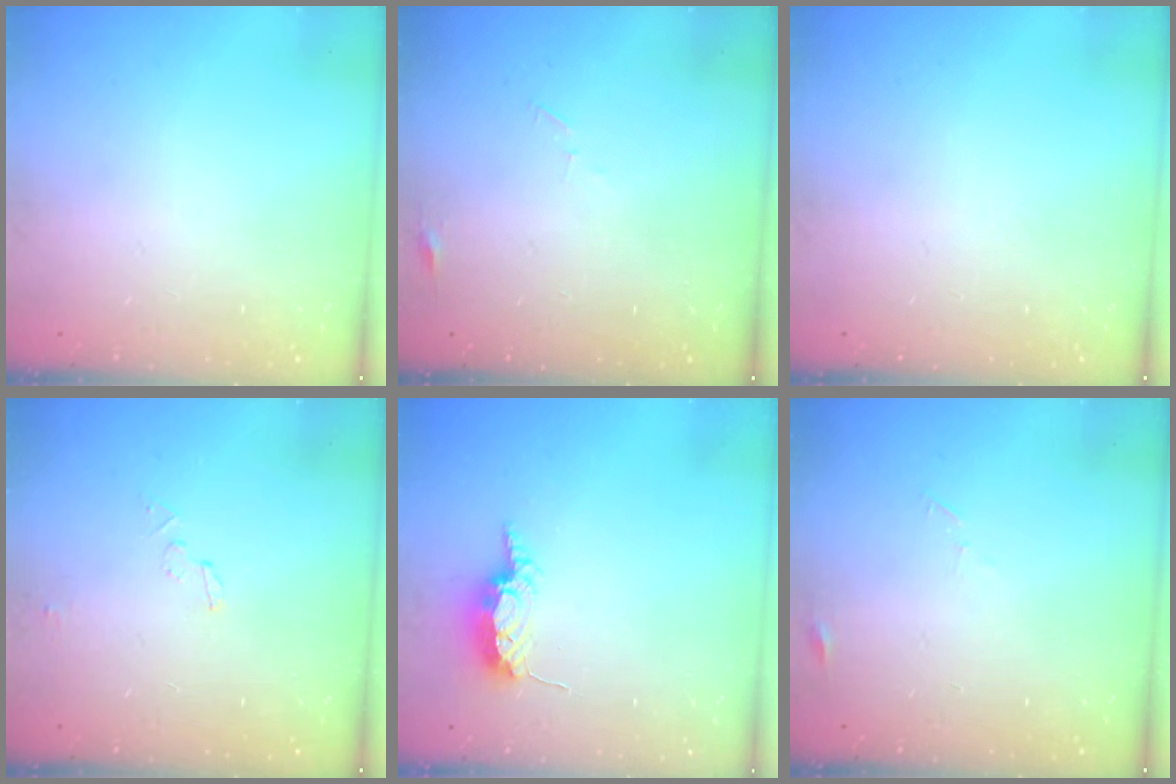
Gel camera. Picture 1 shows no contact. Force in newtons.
{"total": 2.9, "press": 2.9, "slide": 0.2}
{"total": 0.0}
{"total": 2.9, "press": 2.9, "slide": 0.3}
{"total": 6.4, "press": 6.4, "slide": 0.4}
{"total": 2.8, "press": 2.8, "slide": 0.2}